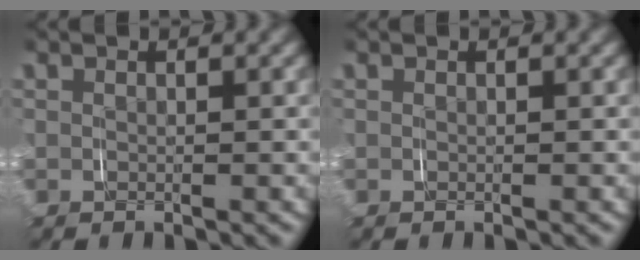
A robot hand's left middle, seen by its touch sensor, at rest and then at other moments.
{"total": 0.0}